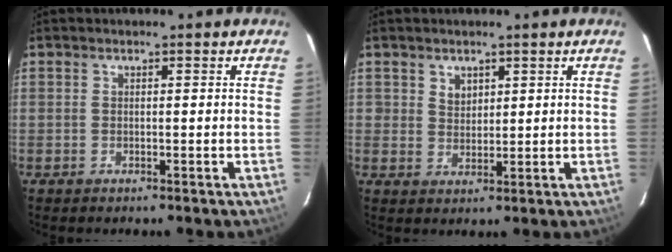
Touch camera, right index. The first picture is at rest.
{"total": 3.2, "force": [1.3, 2.7, 1.2], "torque": [-0.016, 0.006, 0.024]}